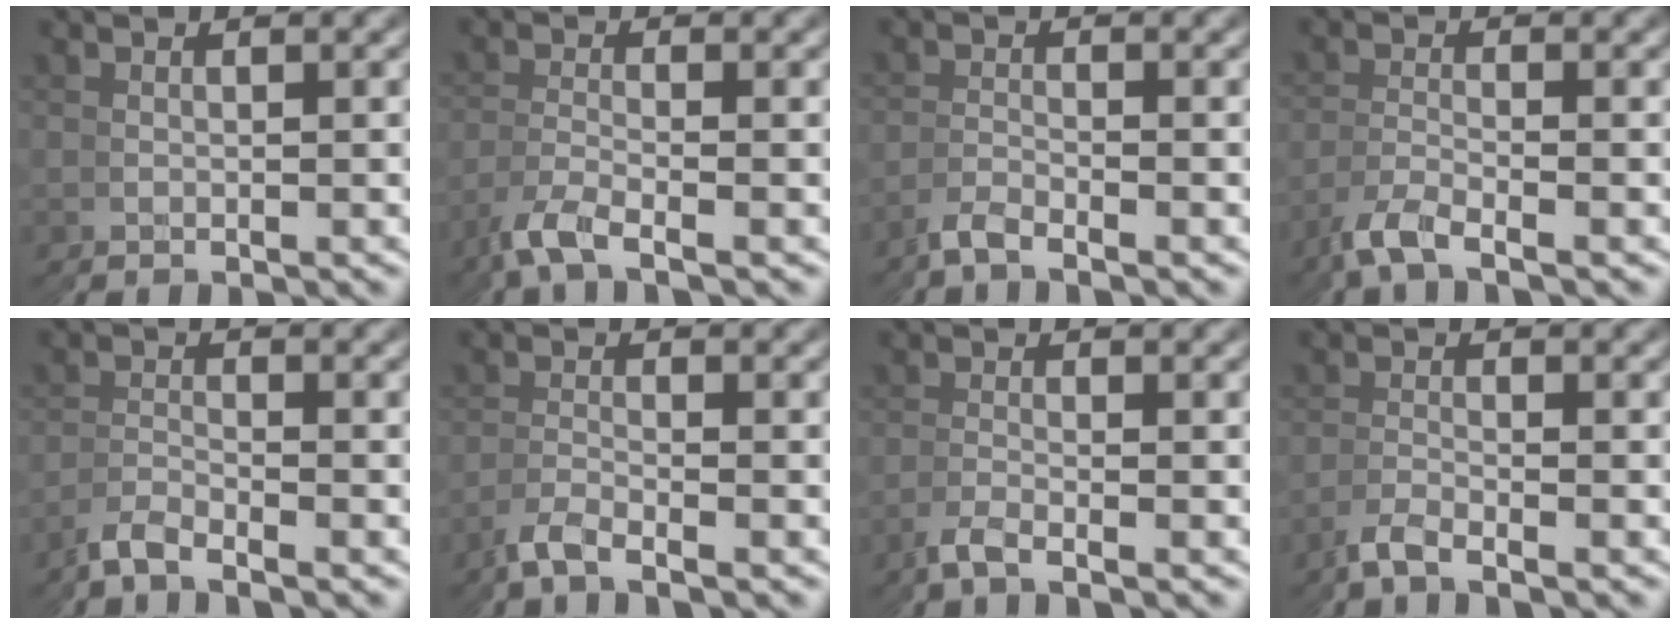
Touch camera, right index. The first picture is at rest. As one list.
[{"total": 1.9, "force": [-1.5, -1.0, -0.6], "torque": [-0.007, 0.004, -0.030]}, {"total": 3.7, "force": [-2.4, -1.6, -2.3], "torque": [0.042, 0.016, -0.054]}, {"total": 2.2, "force": [-1.8, -0.9, -0.8], "torque": [-0.001, 0.008, -0.039]}, {"total": 3.3, "force": [-2.6, -1.0, -1.6], "torque": [0.022, 0.010, -0.057]}, {"total": 2.9, "force": [-2.1, -1.3, -1.5], "torque": [0.017, 0.011, -0.046]}, {"total": 3.0, "force": [-1.9, -1.6, -1.7], "torque": [0.024, 0.013, -0.042]}, {"total": 3.4, "force": [-2.3, -1.6, -2.0], "torque": [0.029, 0.014, -0.050]}]